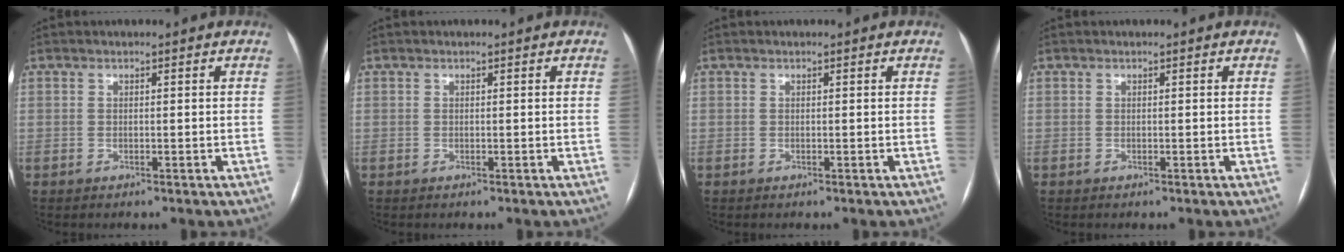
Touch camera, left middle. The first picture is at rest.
{"total": 0.0}
{"total": 0.0}
{"total": 0.0}